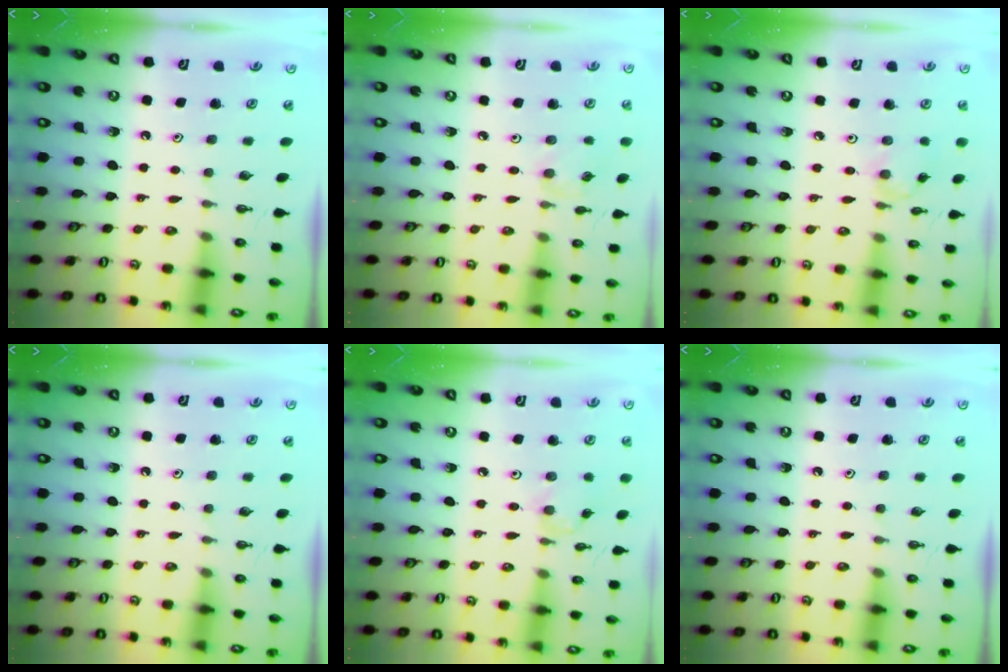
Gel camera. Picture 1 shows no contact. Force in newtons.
{"total": 3.6, "press": 3.5, "slide": 0.5}
{"total": 1.1, "press": 1.1, "slide": 0.3}
{"total": 0.0}
{"total": 0.9, "press": 0.8, "slide": 0.2}
{"total": 0.0}